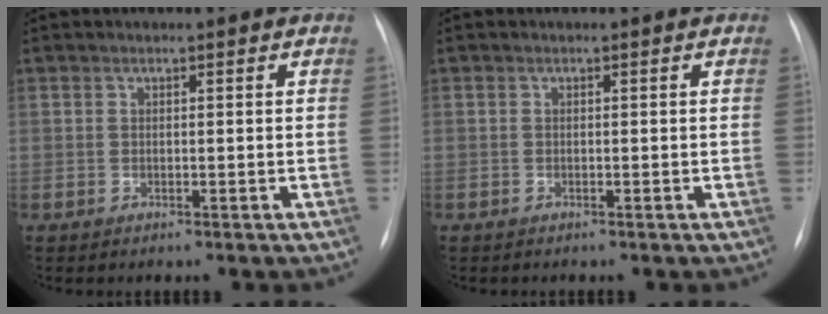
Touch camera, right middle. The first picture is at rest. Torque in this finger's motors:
{"motor_torque": [0.16, -0.36, -0.46, -0.21]}